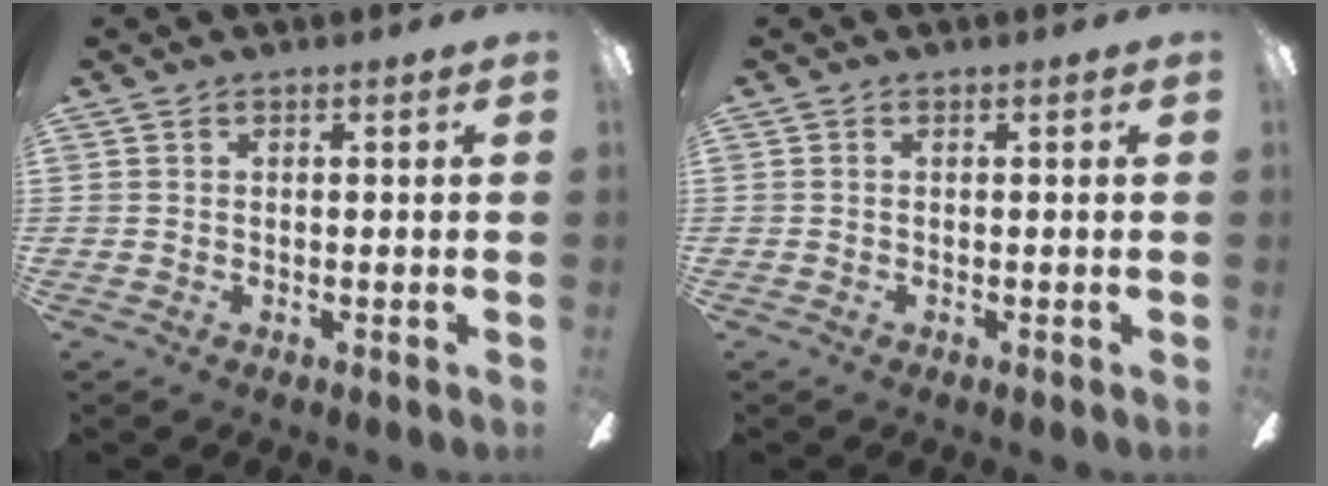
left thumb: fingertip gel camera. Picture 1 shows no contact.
{"total": 0.0}